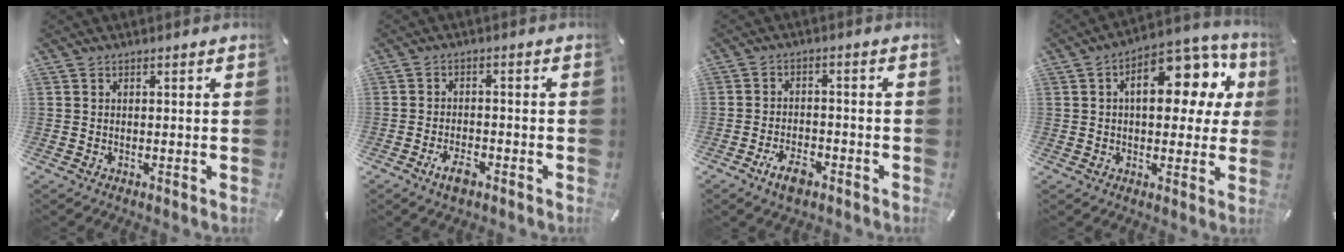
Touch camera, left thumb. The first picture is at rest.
{"total": 4.7, "force": [-2.9, 2.1, 3.1], "torque": [-0.068, 0.010, -0.056]}
{"total": 5.8, "force": [-3.7, 2.7, 3.5], "torque": [-0.072, 0.016, -0.069]}
{"total": 16.2, "force": [5.0, 8.9, 12.5], "torque": [-0.164, -0.028, 0.084]}